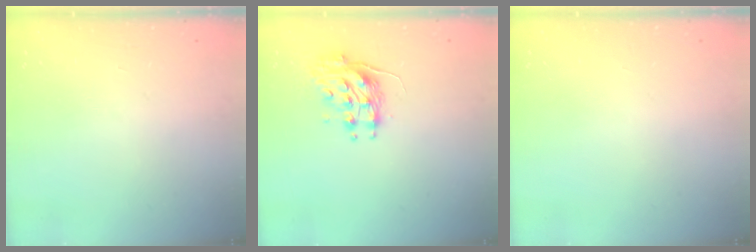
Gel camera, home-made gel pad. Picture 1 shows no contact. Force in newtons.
{"total": 8.8, "press": 8.8, "slide": 0.0}
{"total": 0.0}